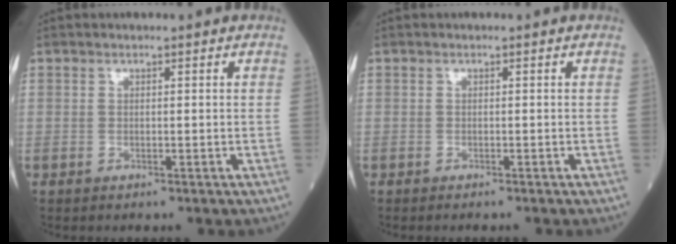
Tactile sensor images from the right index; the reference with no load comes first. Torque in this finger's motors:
{"motor_torque": [0.11, 0.02, -0.03, 0.01]}